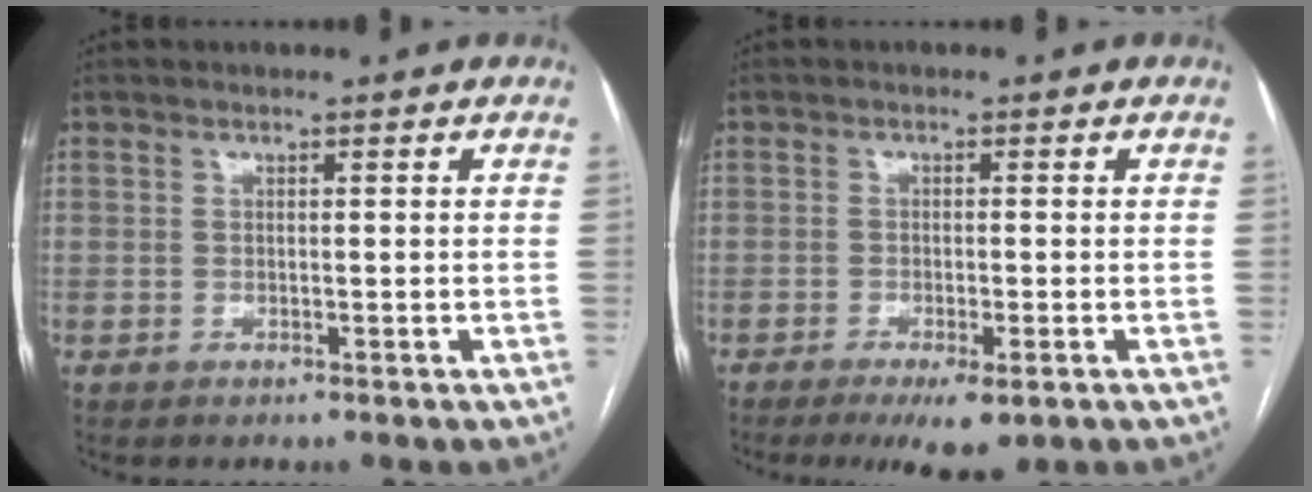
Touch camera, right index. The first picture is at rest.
{"total": 5.4, "force": [-3.1, 1.1, 4.3], "torque": [-0.066, -0.012, -0.044]}